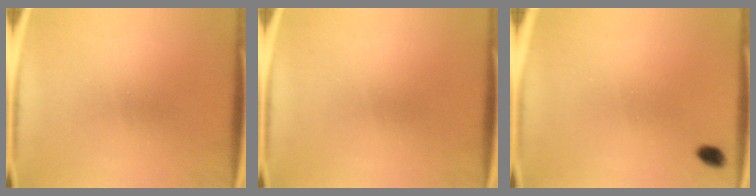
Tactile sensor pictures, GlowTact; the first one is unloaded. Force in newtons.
{"total": 0.0}
{"total": 2.0}